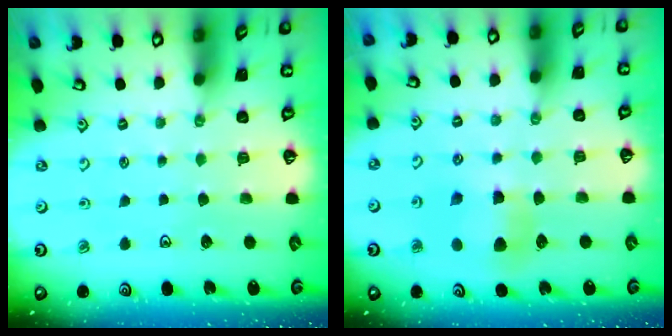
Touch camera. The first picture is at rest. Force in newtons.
{"total": 6.2, "press": 6.1, "slide": 0.6}